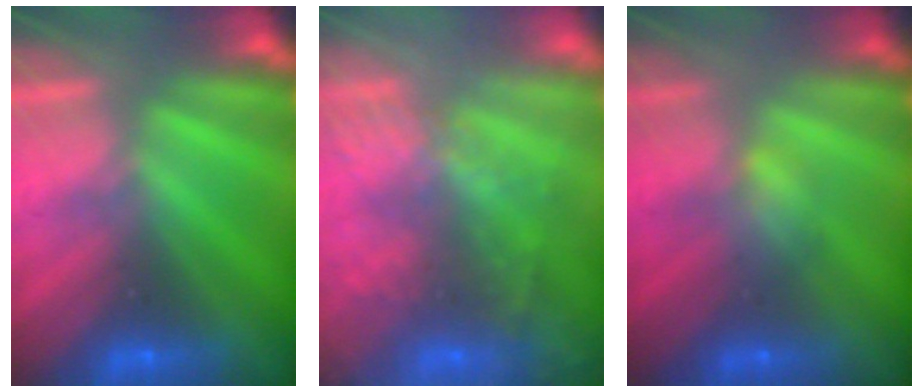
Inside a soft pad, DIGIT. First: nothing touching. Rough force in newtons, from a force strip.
{"total": 8.8}
{"total": 2.6}